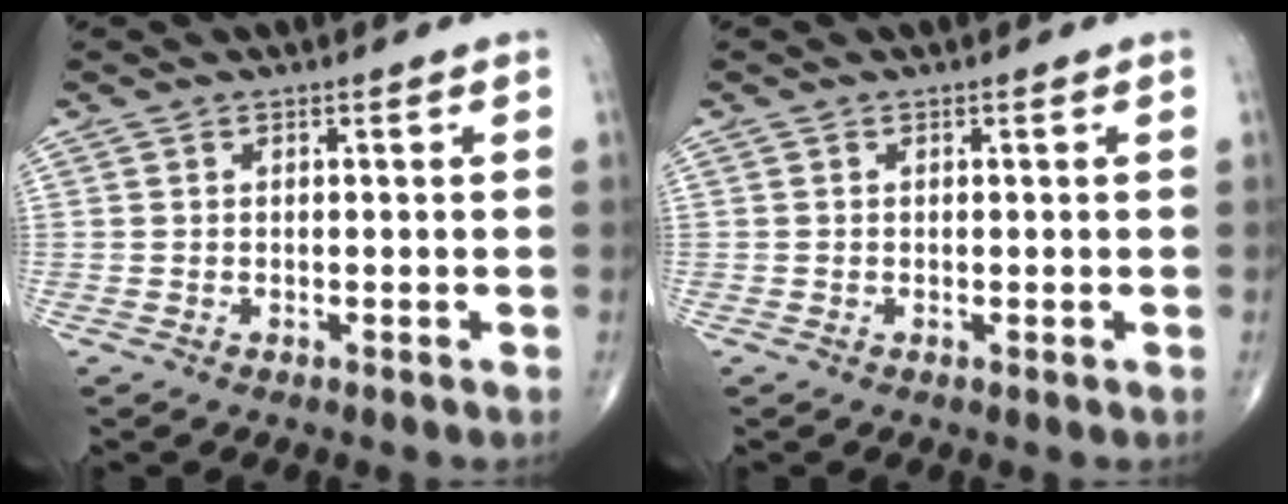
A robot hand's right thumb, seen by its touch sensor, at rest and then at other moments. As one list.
[{"total": 0.0}]